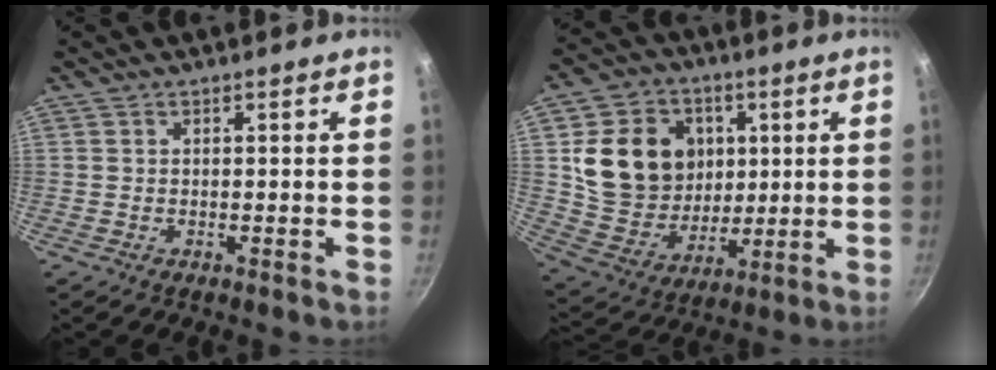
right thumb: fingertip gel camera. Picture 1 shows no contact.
{"total": 18.8, "force": [3.8, 15.6, 9.8], "torque": [-0.146, -0.008, 0.079]}